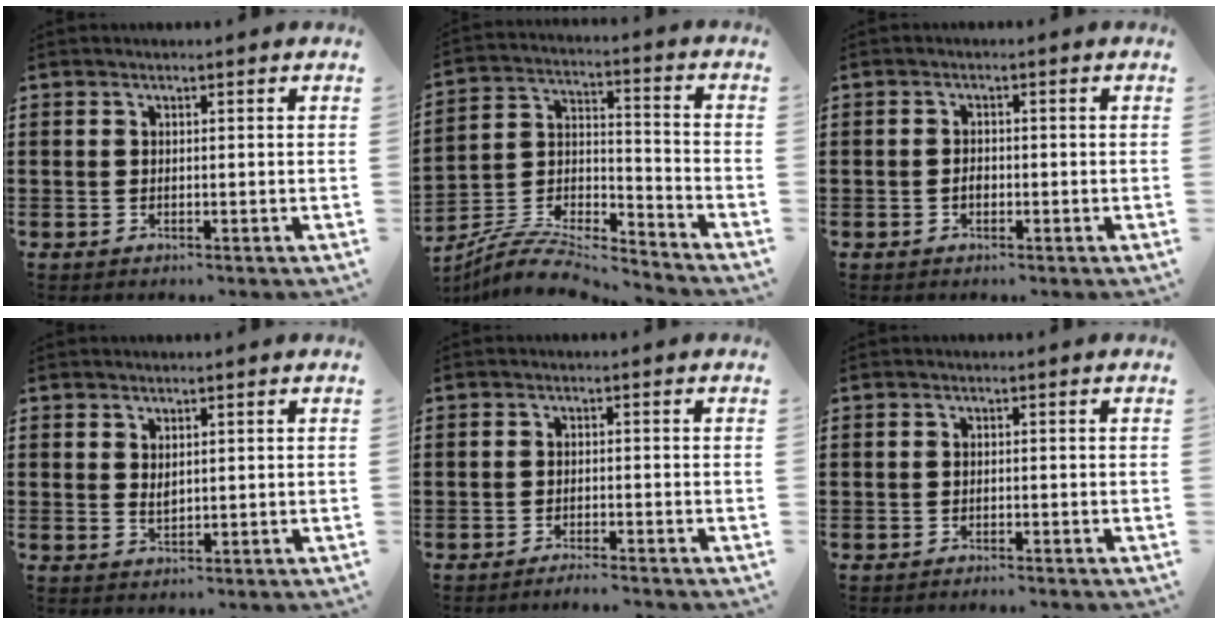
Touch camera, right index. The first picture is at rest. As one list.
[{"total": 8.1, "force": [-7.6, 1.3, 2.4], "torque": [-0.050, 0.005, -0.155]}, {"total": 1.2, "force": [-0.4, 0.7, 0.9], "torque": [-0.018, 0.000, -0.008]}, {"total": 1.3, "force": [0.8, 0.6, 0.9], "torque": [-0.018, 0.004, 0.014]}, {"total": 1.7, "force": [-1.7, -0.2, 0.4], "torque": [-0.007, 0.002, -0.033]}, {"total": 0.7, "force": [-0.7, 0.0, 0.1], "torque": [-0.004, -0.001, -0.015]}]